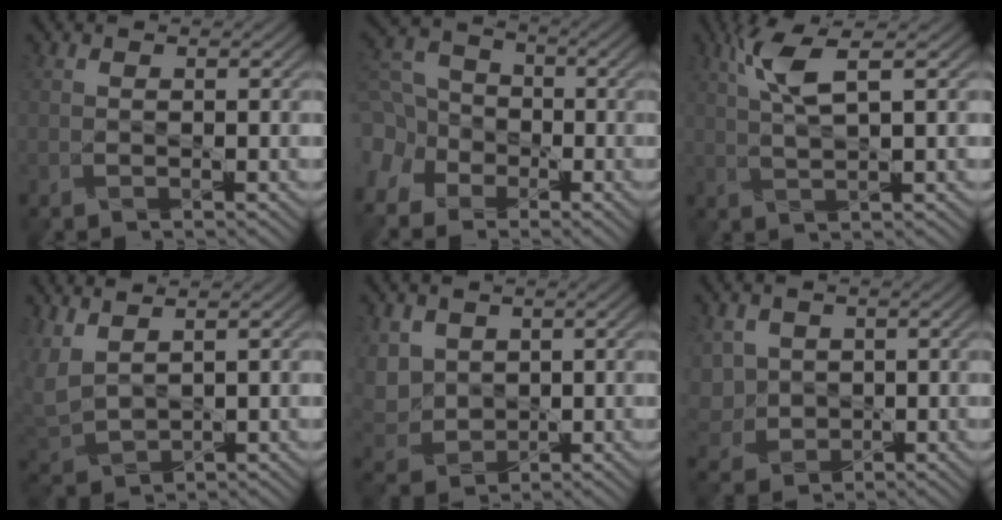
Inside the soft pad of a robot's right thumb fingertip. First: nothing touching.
{"total": 10.6, "force": [-4.6, 8.1, 5.0], "torque": [-0.155, -0.035, -0.101]}
{"total": 4.8, "force": [2.2, 0.0, 4.2], "torque": [-0.111, 0.010, 0.050]}
{"total": 5.2, "force": [2.9, 2.0, 3.8], "torque": [-0.125, 0.006, 0.063]}
{"total": 5.6, "force": [1.8, 4.4, 3.1], "torque": [-0.130, 0.003, 0.039]}
{"total": 4.5, "force": [0.8, 3.7, 2.4], "torque": [-0.101, -0.001, 0.014]}